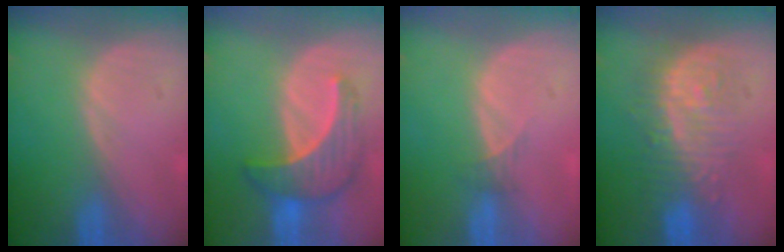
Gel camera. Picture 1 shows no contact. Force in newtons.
{"total": 6.7, "press": 6.7, "slide": 0.7}
{"total": 1.3, "press": 1.0, "slide": 0.8}
{"total": 9.0, "press": 8.6, "slide": 2.9}